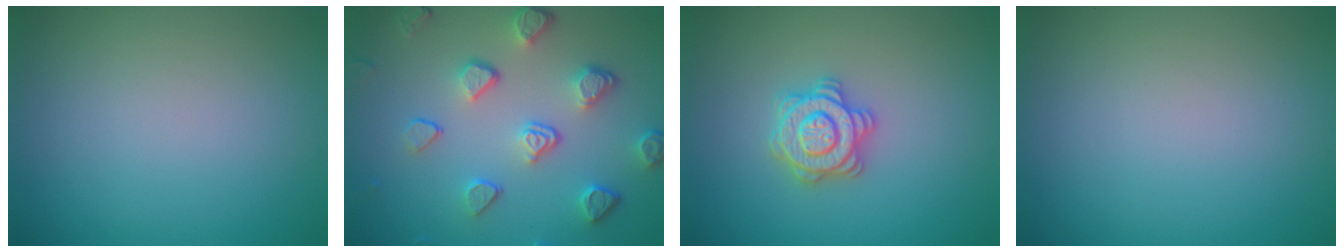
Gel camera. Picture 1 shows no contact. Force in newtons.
{"total": 4.9, "press": 3.7, "slide": 3.1}
{"total": 3.3, "press": 3.3, "slide": 0.6}
{"total": 0.0}